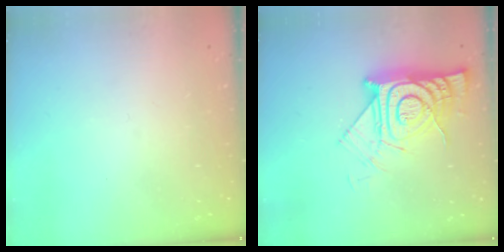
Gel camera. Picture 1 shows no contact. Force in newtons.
{"total": 14.2, "press": 14.2, "slide": 1.1}